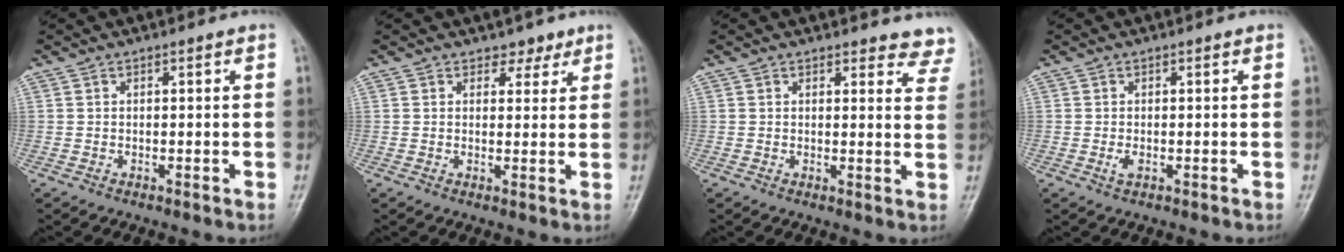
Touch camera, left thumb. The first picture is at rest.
{"total": 2.7, "force": [2.0, 1.6, 0.5], "torque": [0.014, -0.011, 0.024]}
{"total": 7.3, "force": [6.9, 2.2, 0.4], "torque": [0.047, -0.037, 0.044]}
{"total": 1.4, "force": [-0.1, 0.6, 1.2], "torque": [-0.022, -0.001, 0.001]}